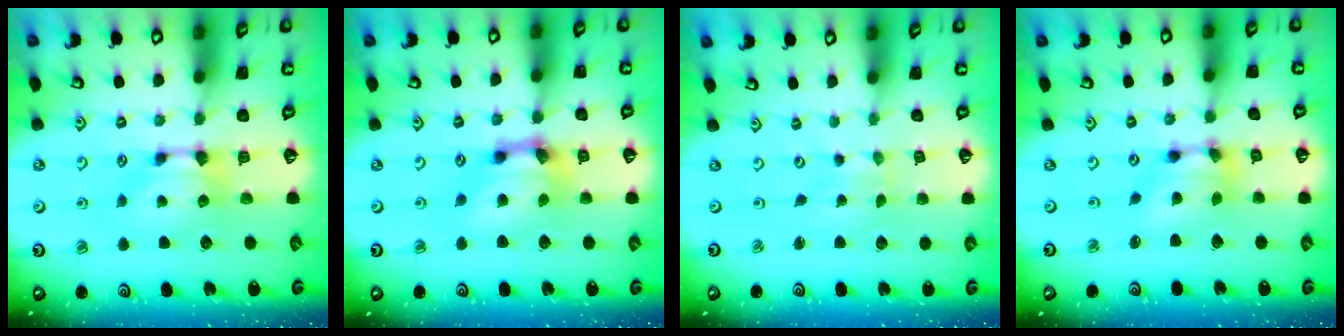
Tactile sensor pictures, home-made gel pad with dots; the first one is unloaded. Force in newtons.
{"total": 5.4, "press": 4.7, "slide": 2.6}
{"total": 5.4, "press": 5.4, "slide": 0.2}
{"total": 5.9, "press": 5.6, "slide": 2.0}